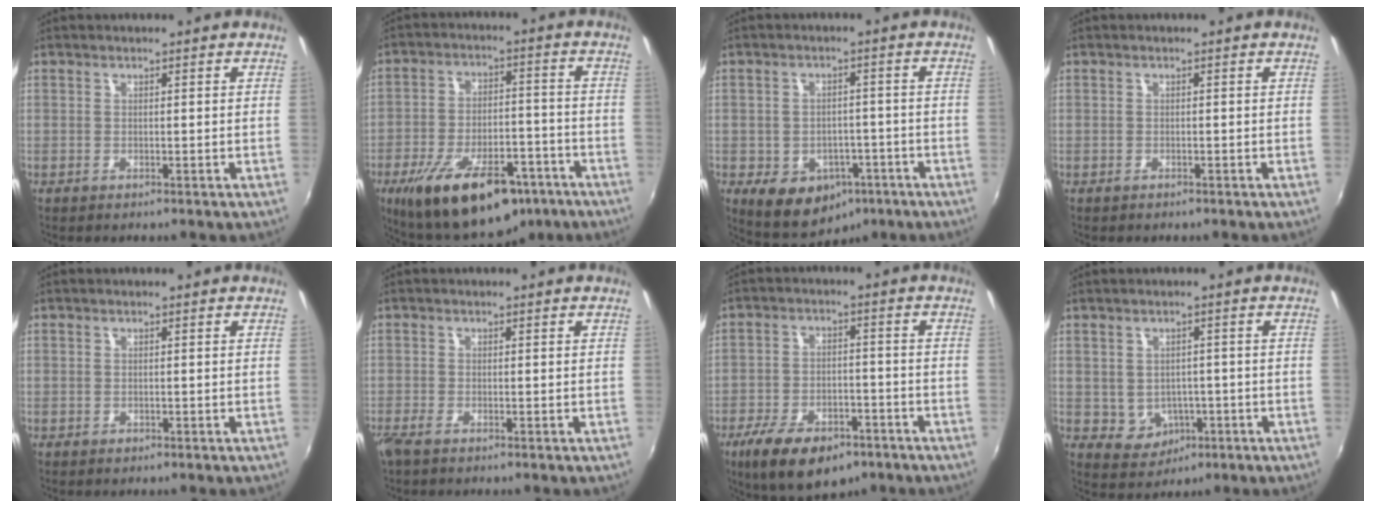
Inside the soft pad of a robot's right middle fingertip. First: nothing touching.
{"total": 21.1, "force": [-13.4, 9.0, 13.7], "torque": [-0.247, -0.023, -0.194]}
{"total": 10.9, "force": [-5.3, 8.1, 5.1], "torque": [-0.107, 0.004, -0.055]}
{"total": 0.7, "force": [-0.6, 0.4, 0.1], "torque": [-0.005, -0.002, -0.010]}
{"total": 0.6, "force": [-0.4, 0.4, 0.0], "torque": [0.001, -0.003, -0.007]}
{"total": 2.2, "force": [-1.6, 0.3, 1.4], "torque": [-0.031, -0.009, -0.033]}
{"total": 14.6, "force": [-9.4, 7.0, 8.8], "torque": [-0.189, -0.026, -0.150]}
{"total": 5.3, "force": [-1.2, 4.8, 1.7], "torque": [-0.045, 0.005, -0.001]}